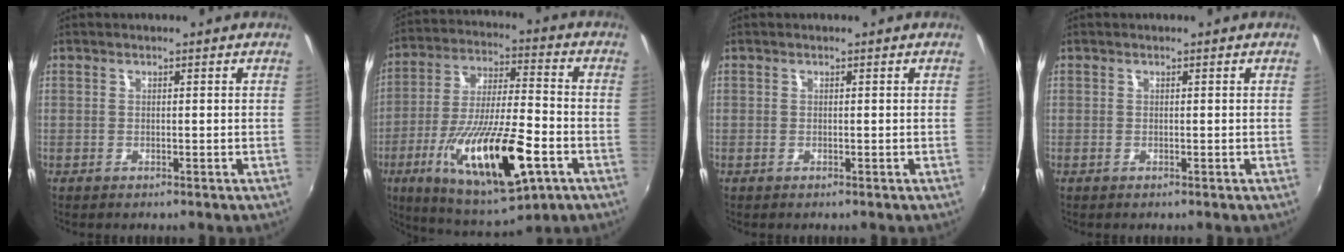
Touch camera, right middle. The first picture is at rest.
{"total": 21.6, "force": [-8.4, 6.0, 18.9], "torque": [-0.349, -0.037, -0.135]}
{"total": 0.0}
{"total": 0.0}